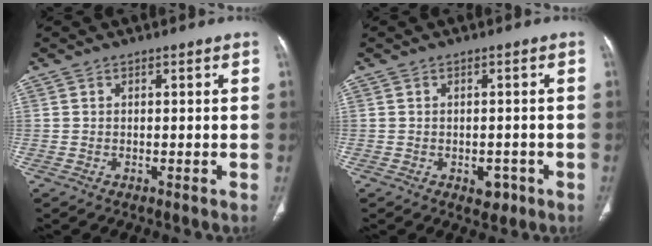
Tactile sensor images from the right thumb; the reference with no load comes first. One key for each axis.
{"total": 2.9, "fx": -1.3, "fy": 2.0, "fz": 1.7, "tx": -0.005, "ty": 0.004, "tz": -0.012}